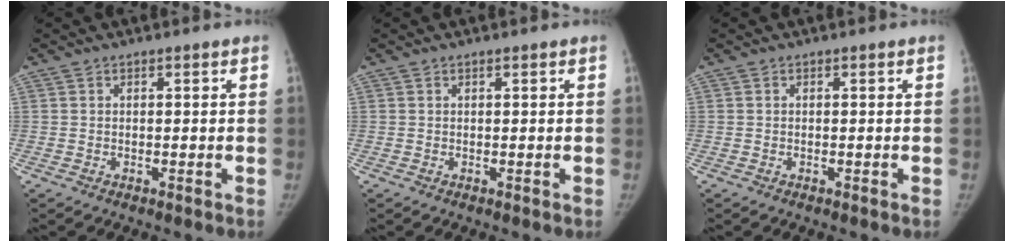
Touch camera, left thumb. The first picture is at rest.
{"total": 0.0}
{"total": 0.0}